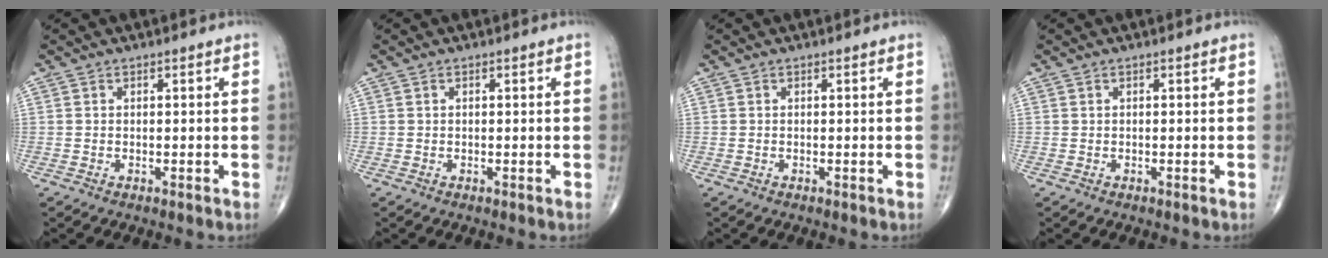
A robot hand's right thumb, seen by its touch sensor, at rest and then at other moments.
{"total": 0.0}
{"total": 0.0}
{"total": 0.0}